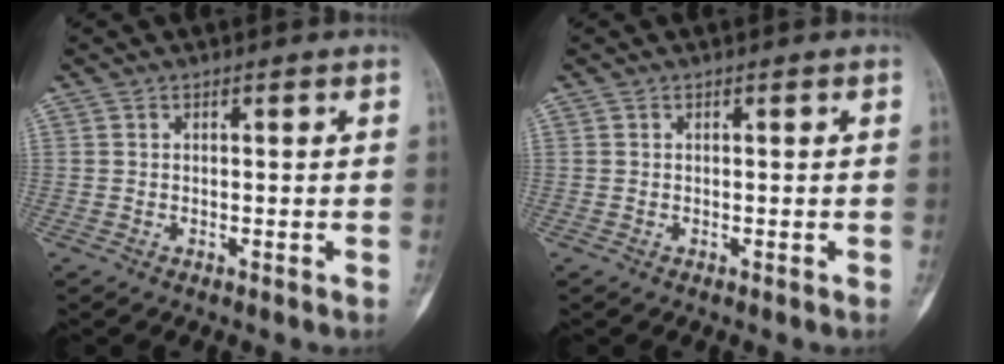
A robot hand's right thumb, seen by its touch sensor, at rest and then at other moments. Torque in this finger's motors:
{"motor_torque": [0.64, 0.13, -0.05, 0.08, 0.05]}